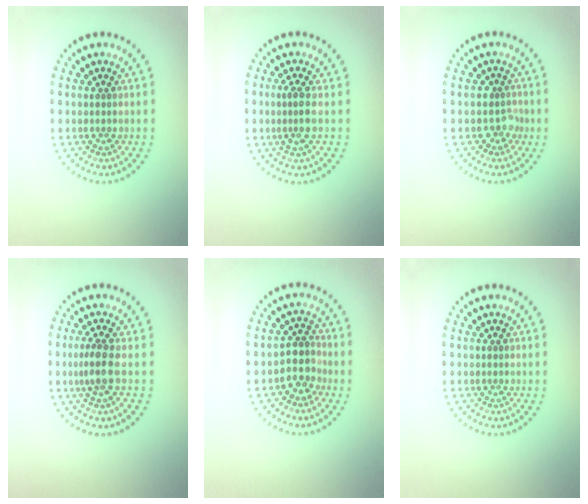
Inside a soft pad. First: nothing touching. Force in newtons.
{"total": 2.0, "press": 1.7, "slide": 1.1}
{"total": 1.7, "press": 1.3, "slide": 1.1}
{"total": 2.1, "press": 1.7, "slide": 1.2}
{"total": 2.8, "press": 2.4, "slide": 1.6}
{"total": 0.0}